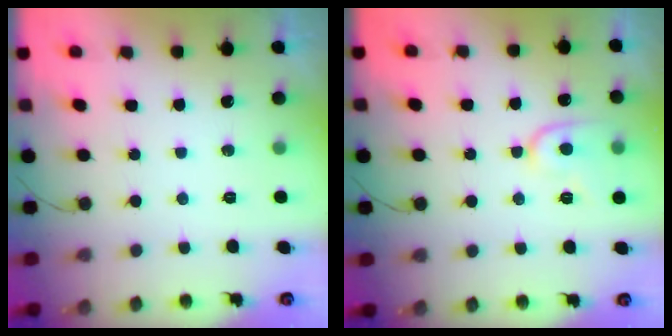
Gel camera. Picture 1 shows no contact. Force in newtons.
{"total": 9.0, "press": 9.0, "slide": 0.7}